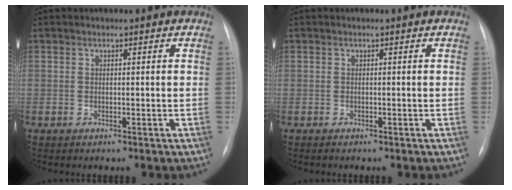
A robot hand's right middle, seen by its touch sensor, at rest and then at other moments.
{"total": 0.9, "force": [-0.8, 0.1, 0.4], "torque": [-0.013, -0.005, -0.009]}